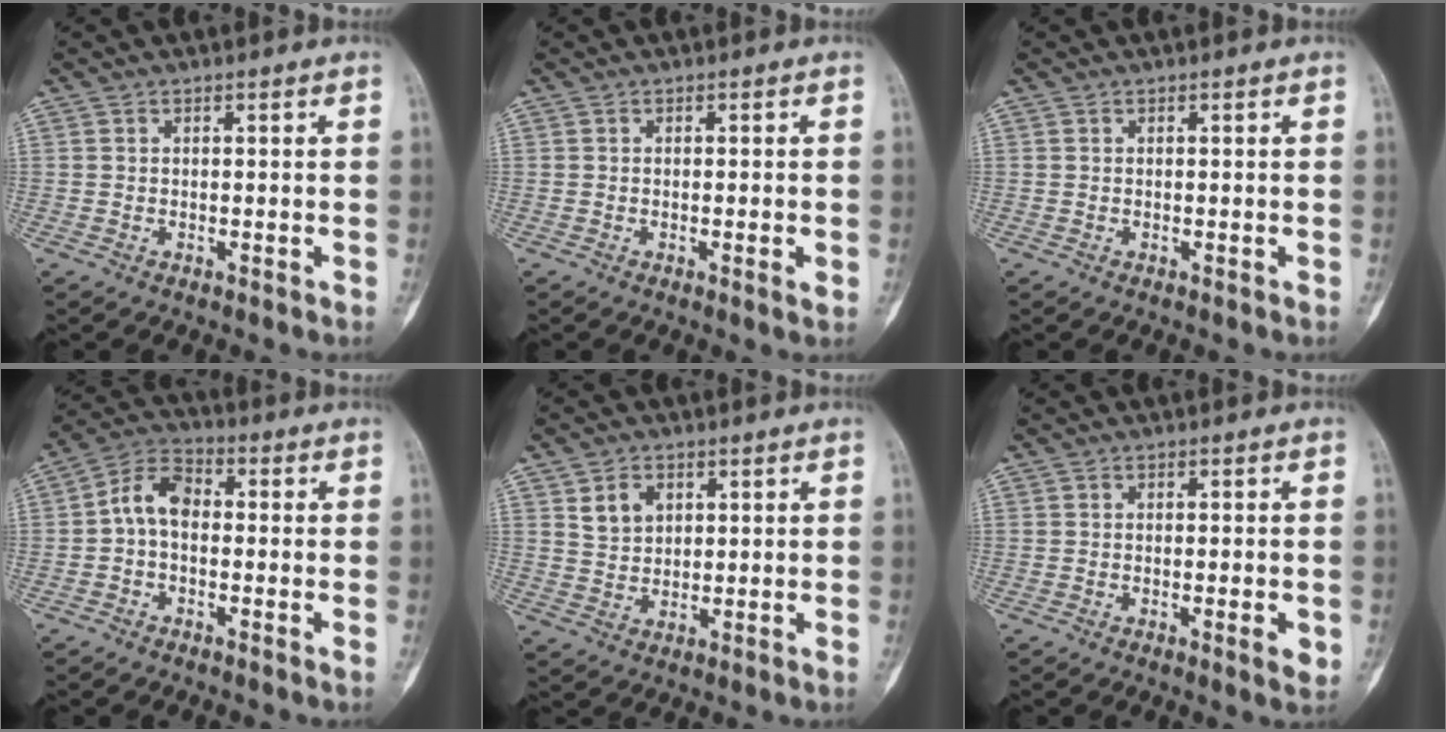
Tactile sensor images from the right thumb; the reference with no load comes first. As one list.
[{"total": 1.7, "force": [-0.3, 0.4, 1.6], "torque": [-0.024, -0.003, -0.003]}, {"total": 0.0}, {"total": 6.0, "force": [-0.2, 4.6, 3.9], "torque": [-0.067, 0.027, -0.020]}, {"total": 4.4, "force": [2.3, 3.7, 0.7], "torque": [-0.001, -0.010, 0.045]}, {"total": 3.0, "force": [-0.7, 0.7, 2.8], "torque": [-0.038, -0.004, -0.006]}]